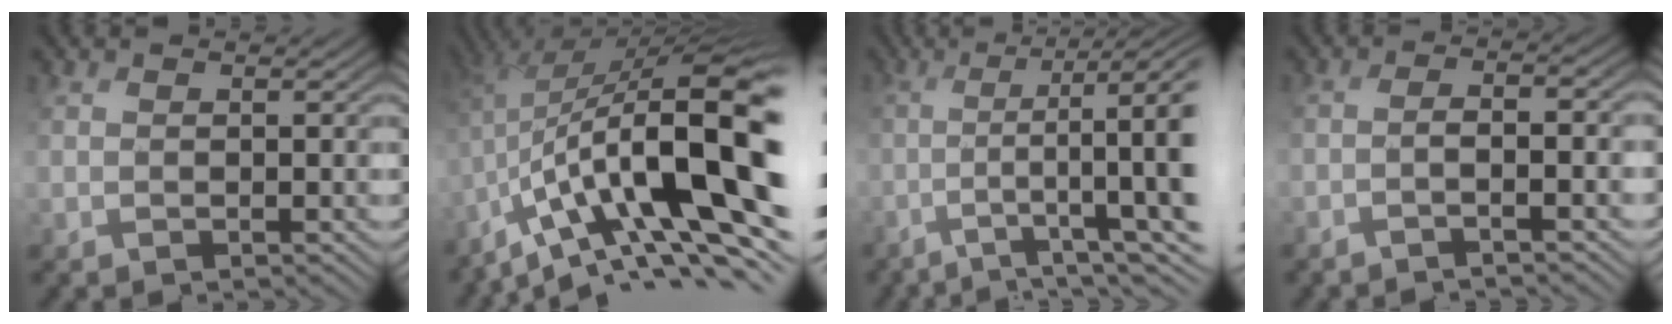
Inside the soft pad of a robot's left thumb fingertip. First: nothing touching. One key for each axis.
{"total": 18.8, "fx": -4.2, "fy": 6.5, "fz": 17.1, "tx": -0.265, "ty": -0.004, "tz": -0.072}
{"total": 10.1, "fx": -2.0, "fy": 3.2, "fz": 9.4, "tx": -0.161, "ty": -0.012, "tz": -0.016}
{"total": 4.8, "fx": -2.1, "fy": 1.1, "fz": 4.1, "tx": -0.054, "ty": -0.004, "tz": -0.041}